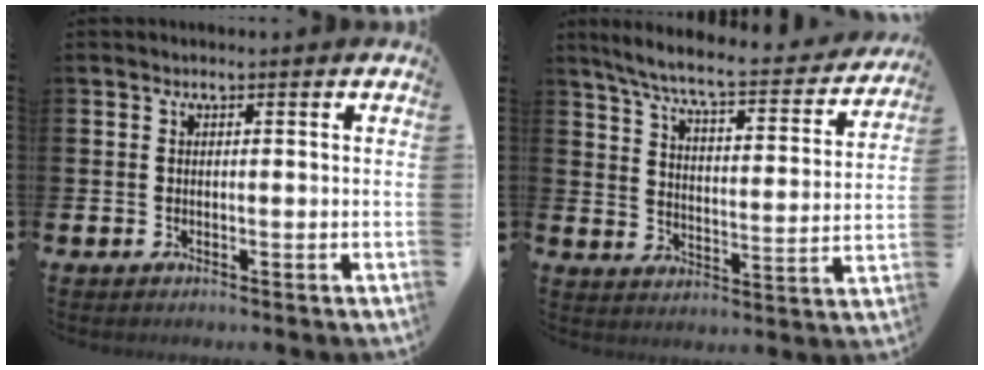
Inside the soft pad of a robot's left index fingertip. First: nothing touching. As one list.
[{"total": 7.3, "force": [6.4, 0.8, 3.4], "torque": [-0.097, -0.043, 0.105]}]